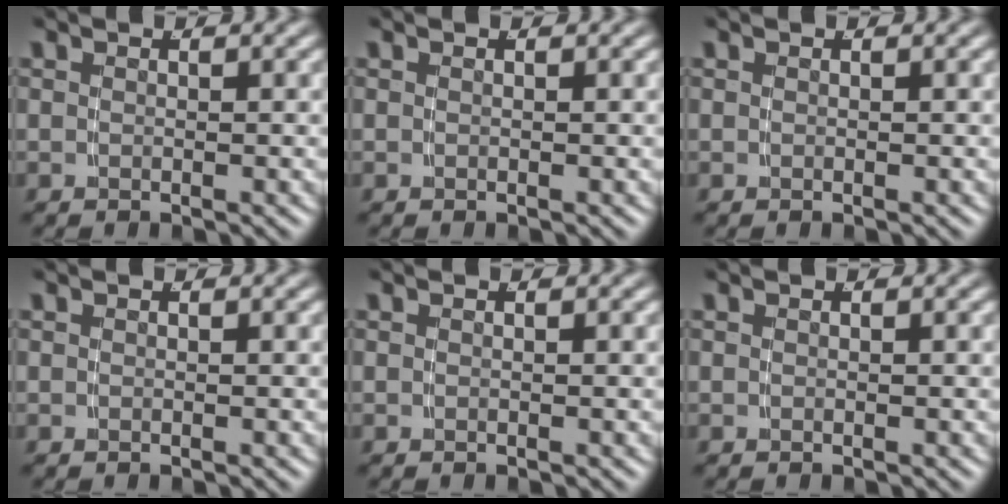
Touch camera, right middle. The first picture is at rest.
{"total": 0.0}
{"total": 0.0}
{"total": 0.0}
{"total": 0.0}
{"total": 0.0}